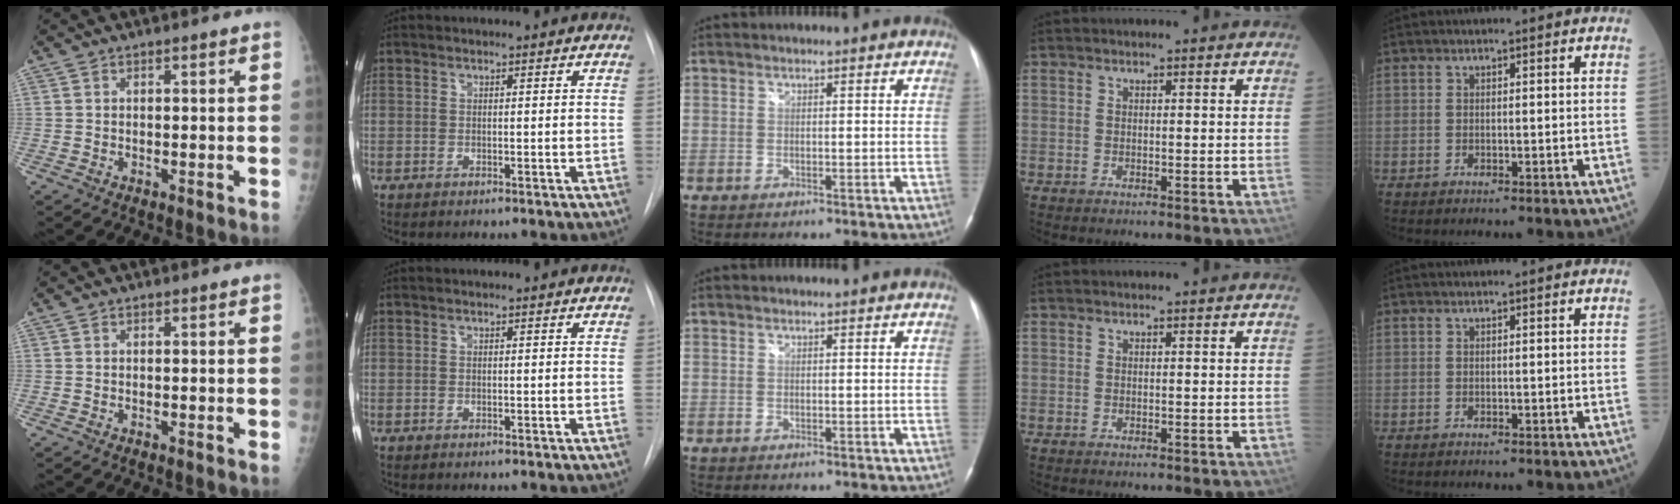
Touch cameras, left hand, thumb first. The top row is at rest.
{}